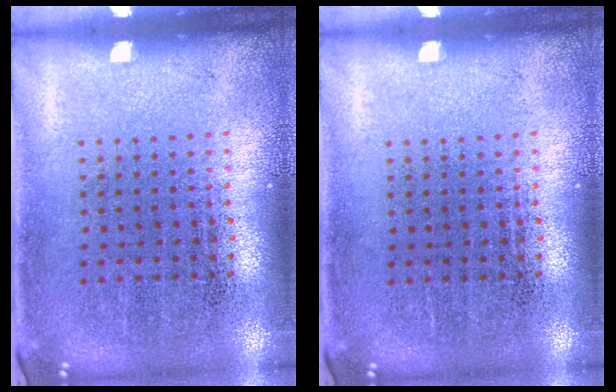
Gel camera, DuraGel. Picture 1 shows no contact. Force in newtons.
{"total": 0.0}